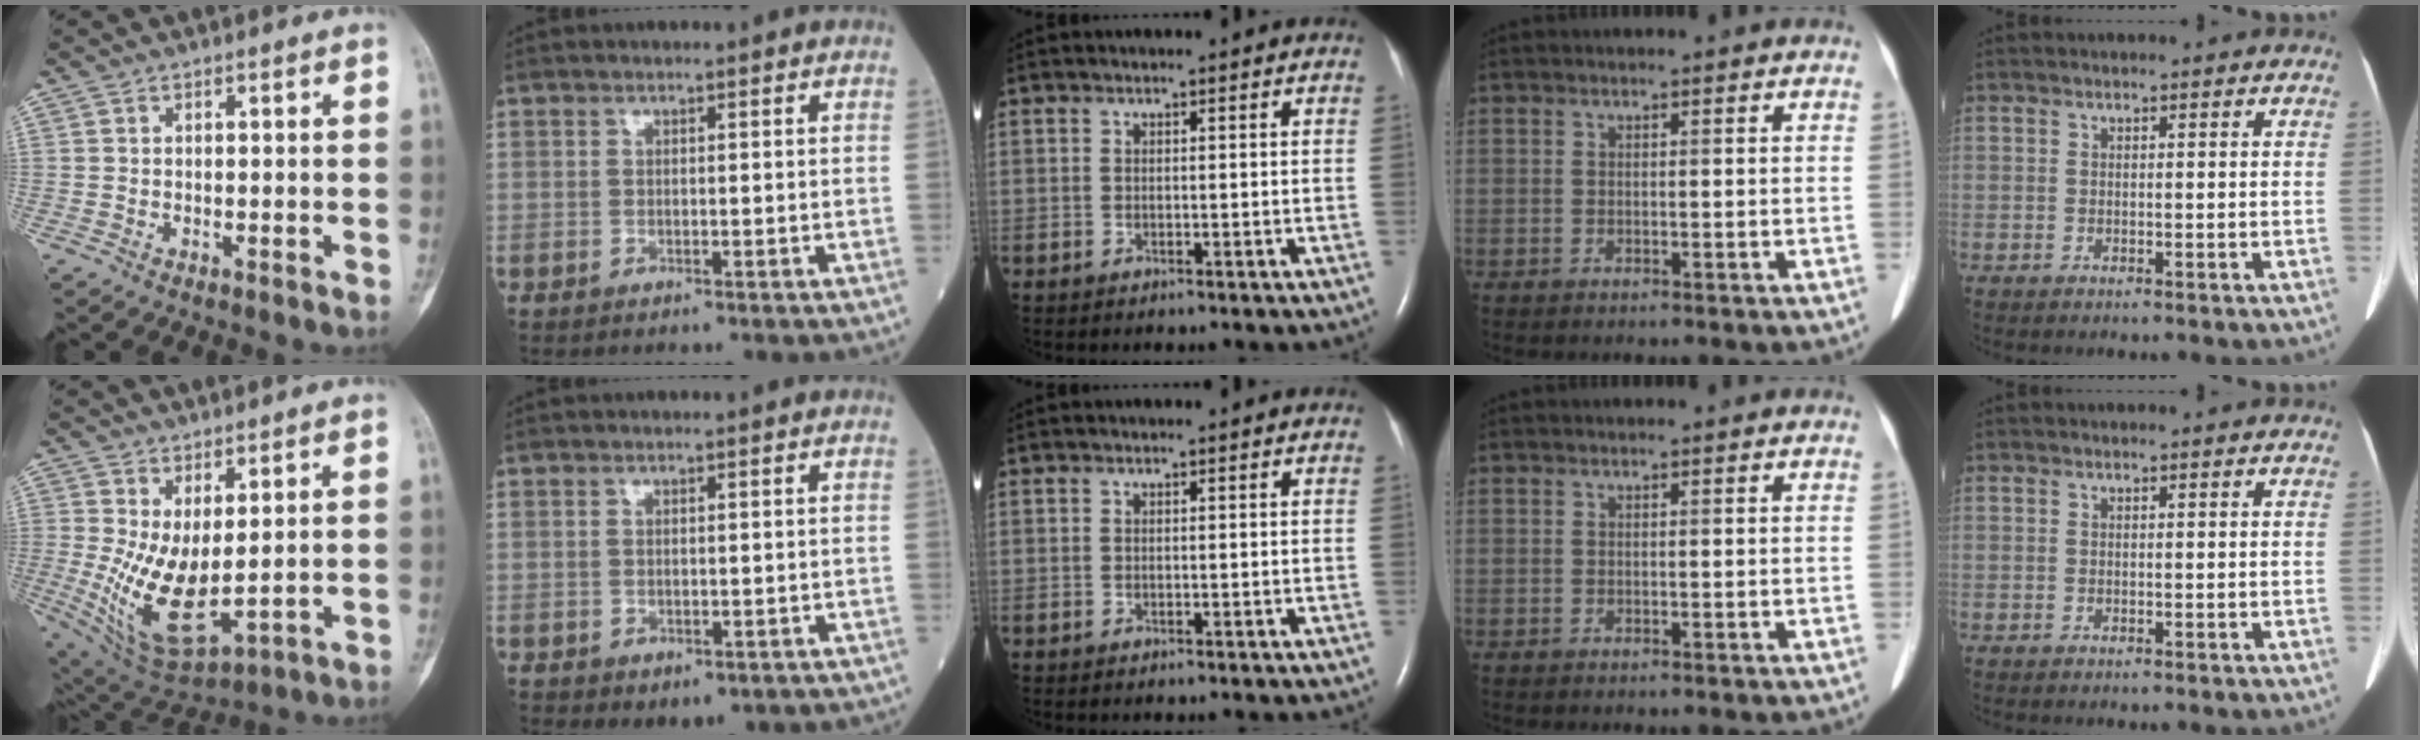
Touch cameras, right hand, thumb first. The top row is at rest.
{"thumb": {"total": 12.8, "force": [0.9, 5.8, 11.3], "torque": [-0.206, -0.030, 0.042]}, "index": {"total": 3.4, "force": [-1.8, 2.2, 1.8], "torque": [-0.015, 0.001, -0.012]}}